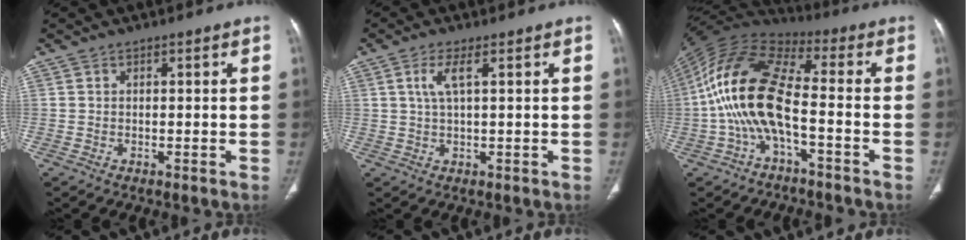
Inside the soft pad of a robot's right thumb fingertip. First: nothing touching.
{"total": 3.6, "force": [1.2, 0.9, 3.3], "torque": [-0.081, 0.004, 0.028]}
{"total": 15.3, "force": [-3.4, 6.3, 13.5], "torque": [-0.277, 0.054, -0.073]}